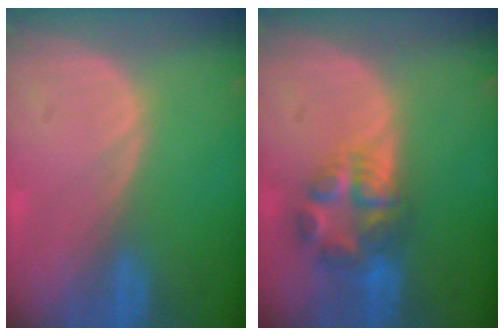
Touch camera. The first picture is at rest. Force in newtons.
{"total": 6.9, "press": 6.5, "slide": 2.2}